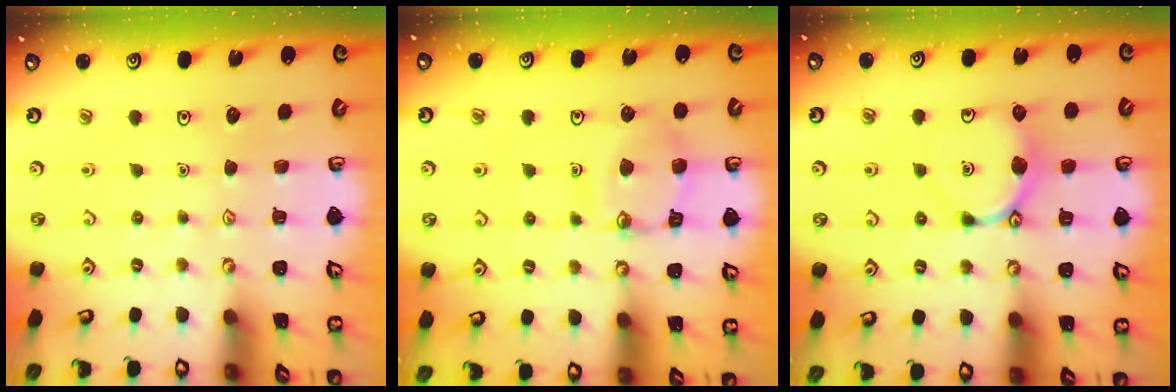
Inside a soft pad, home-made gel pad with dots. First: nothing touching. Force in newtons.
{"total": 13.3, "press": 13.2, "slide": 1.2}
{"total": 9.4, "press": 9.4, "slide": 0.6}